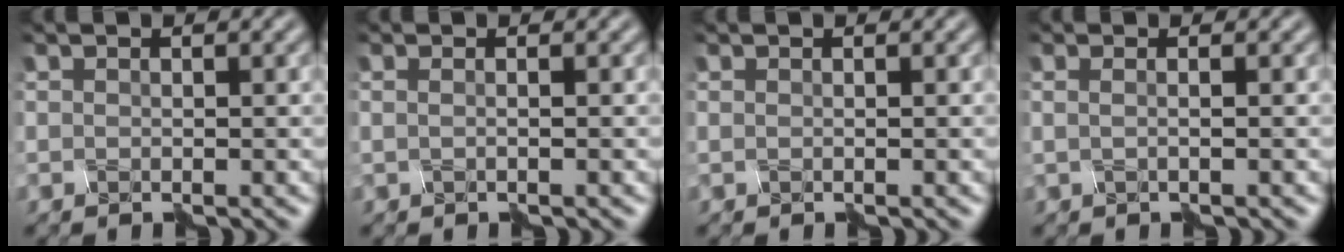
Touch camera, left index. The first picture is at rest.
{"total": 1.6, "force": [0.3, 0.8, 1.4], "torque": [-0.005, 0.012, -0.024]}
{"total": 0.0}
{"total": 2.3, "force": [0.4, 1.2, 1.9], "torque": [-0.013, 0.018, -0.024]}